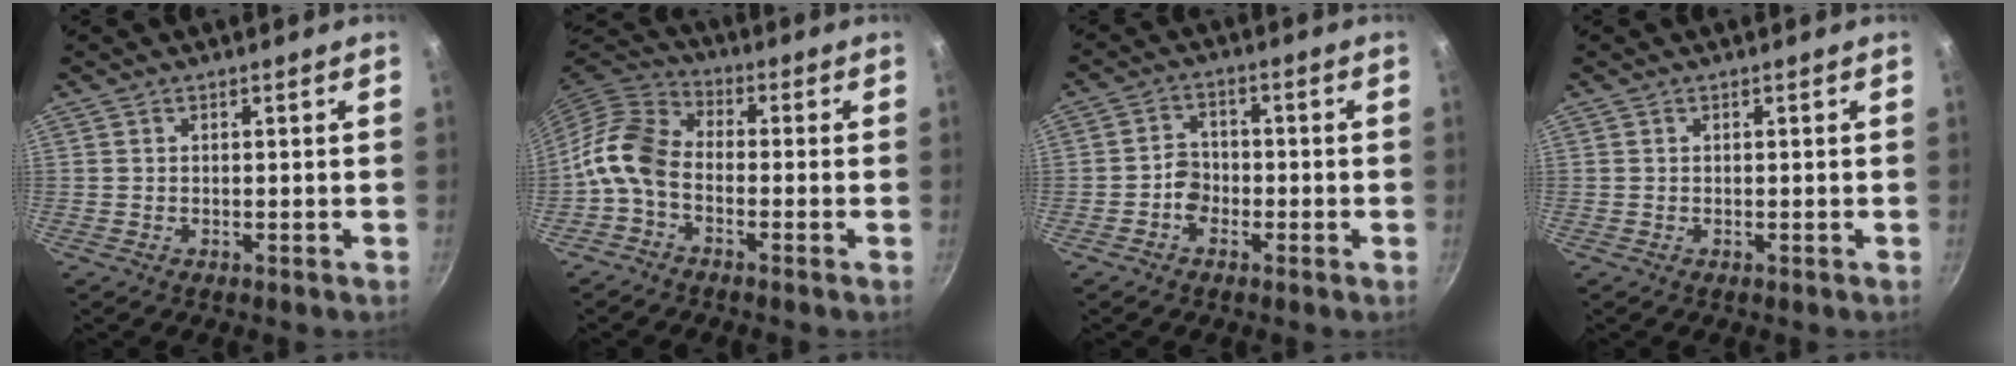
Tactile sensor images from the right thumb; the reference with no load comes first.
{"total": 8.7, "force": [-2.9, 5.6, 6.0], "torque": [-0.115, 0.040, -0.077]}
{"total": 4.1, "force": [-1.9, 3.2, 1.9], "torque": [-0.012, 0.024, -0.037]}
{"total": 0.0}